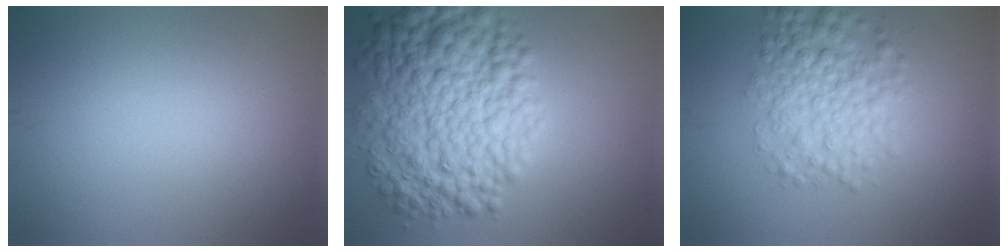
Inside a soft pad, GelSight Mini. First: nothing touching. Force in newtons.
{"total": 11.3, "press": 11.3, "slide": 0.1}
{"total": 5.3, "press": 5.3, "slide": 0.1}